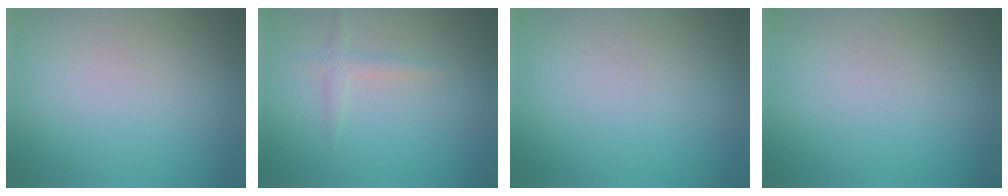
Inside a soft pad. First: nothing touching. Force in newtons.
{"total": 1.3, "press": 1.3, "slide": 0.1}
{"total": 0.0}
{"total": 0.0}